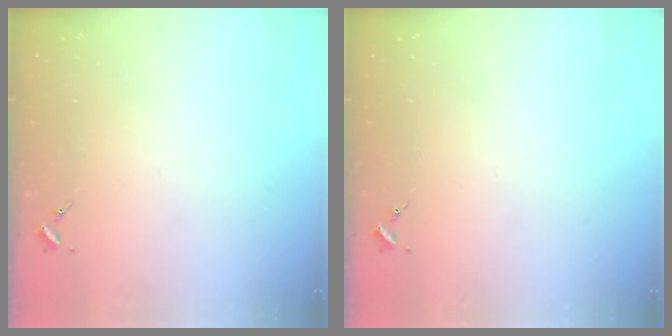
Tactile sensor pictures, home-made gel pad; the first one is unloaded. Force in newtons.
{"total": 0.0}